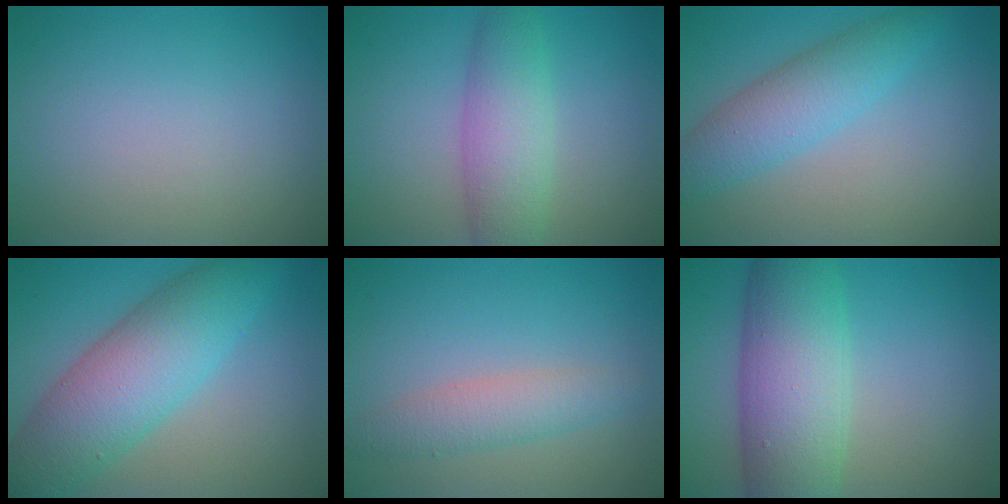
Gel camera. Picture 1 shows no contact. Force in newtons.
{"total": 5.0, "press": 5.0, "slide": 0.1}
{"total": 4.5, "press": 4.5, "slide": 0.1}
{"total": 8.7, "press": 8.7, "slide": 0.1}
{"total": 2.9, "press": 2.9, "slide": 0.1}
{"total": 9.3, "press": 9.3, "slide": 0.4}